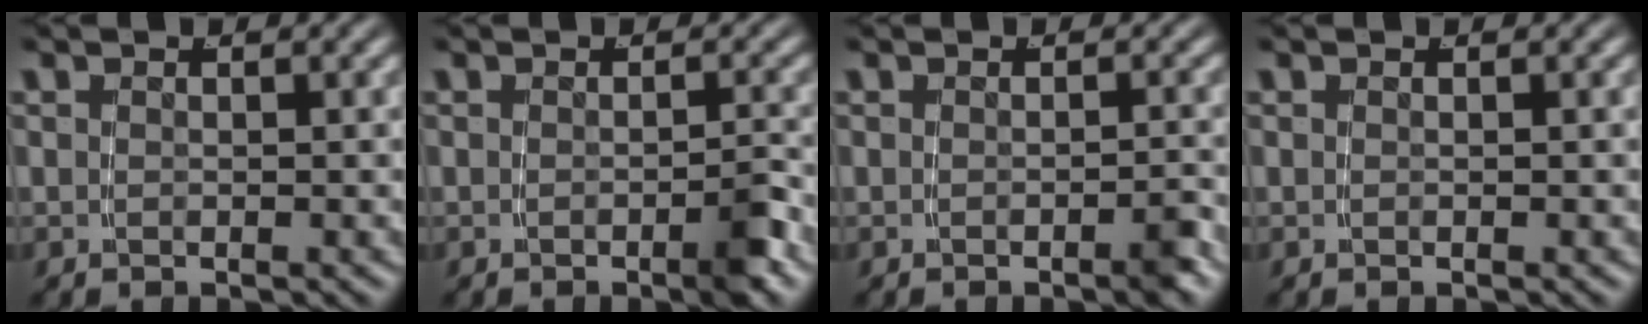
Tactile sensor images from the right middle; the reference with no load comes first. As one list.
[{"total": 1.6, "force": [-1.0, 0.1, 1.3], "torque": [-0.020, 0.002, -0.021]}, {"total": 1.1, "force": [-0.9, 0.0, 0.7], "torque": [-0.012, 0.005, -0.019]}, {"total": 0.0}]